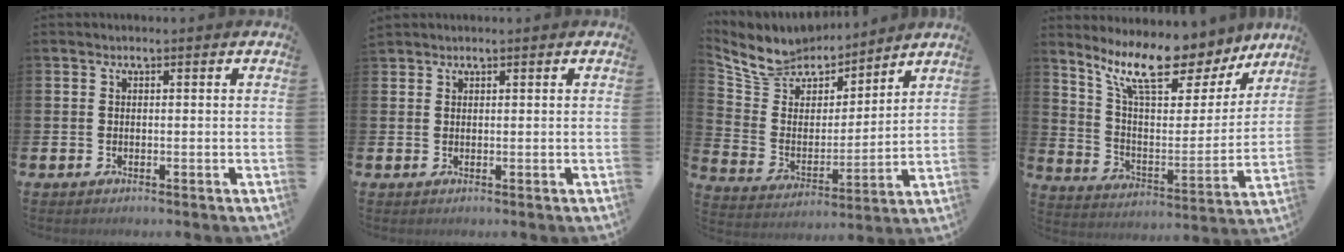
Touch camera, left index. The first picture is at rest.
{"total": 1.2, "force": [1.2, 0.4, -0.1], "torque": [0.006, 0.001, 0.022]}
{"total": 9.2, "force": [8.7, 3.1, 0.3], "torque": [-0.061, -0.070, 0.160]}
{"total": 12.8, "force": [10.6, 4.0, 5.9], "torque": [-0.137, -0.066, 0.182]}